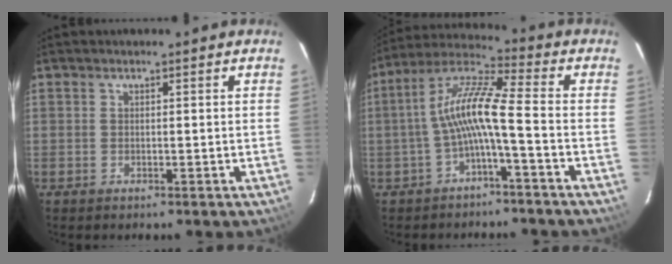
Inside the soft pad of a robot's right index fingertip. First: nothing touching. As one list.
[{"total": 9.4, "force": [-2.4, 0.5, 9.1], "torque": [-0.199, 0.023, -0.049]}]